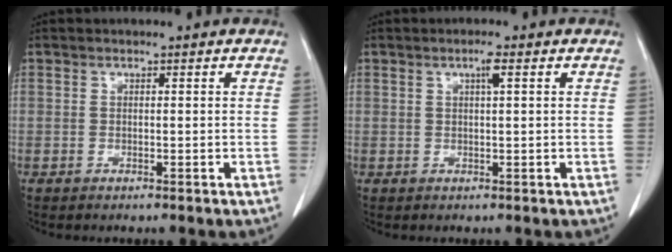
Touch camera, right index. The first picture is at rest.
{"total": 1.7, "force": [0.7, 0.0, 1.6], "torque": [-0.028, 0.001, 0.011]}